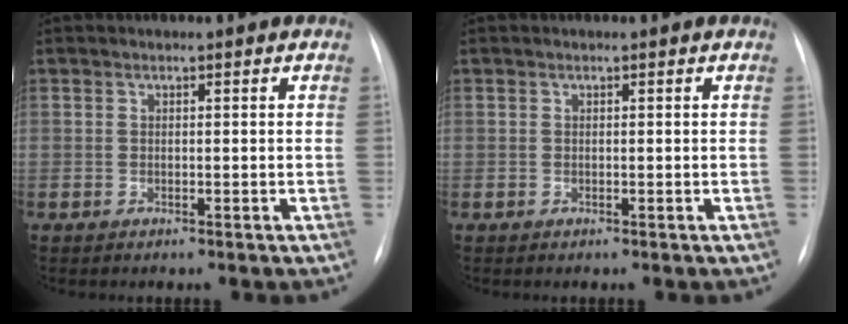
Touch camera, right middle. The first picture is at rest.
{"total": 0.0}